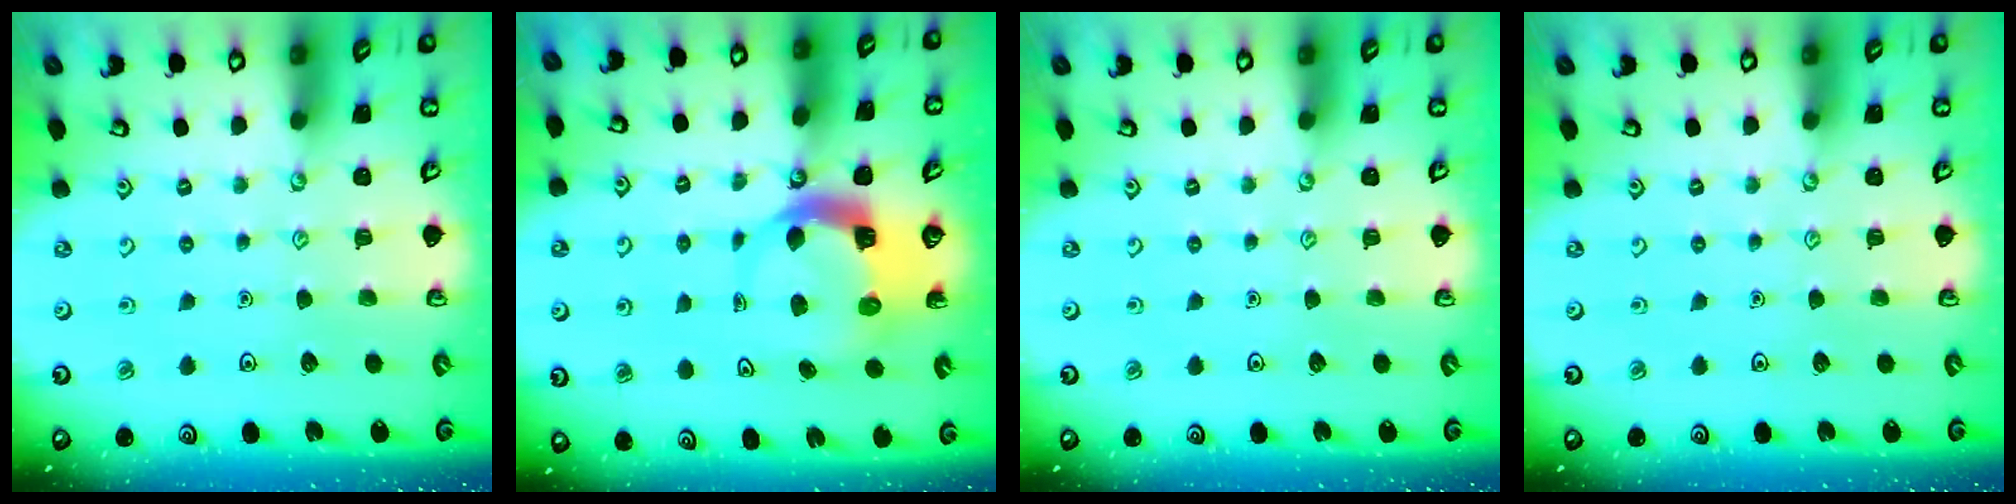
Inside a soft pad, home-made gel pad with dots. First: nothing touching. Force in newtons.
{"total": 6.0, "press": 5.9, "slide": 0.7}
{"total": 0.0}
{"total": 0.0}